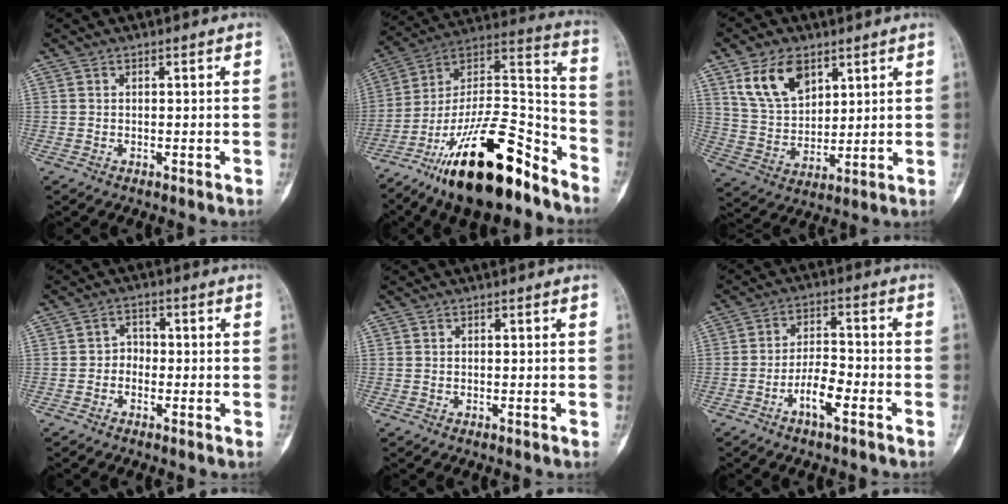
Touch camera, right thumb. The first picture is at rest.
{"total": 27.3, "force": [-18.0, 9.2, 18.4], "torque": [-0.282, 0.095, -0.300]}
{"total": 11.6, "force": [6.2, 7.0, 6.8], "torque": [-0.107, -0.026, 0.128]}
{"total": 2.7, "force": [-1.0, 2.2, 1.2], "torque": [0.005, 0.015, -0.029]}
{"total": 0.0}
{"total": 6.8, "force": [-3.5, 2.2, 5.4], "torque": [-0.098, 0.027, -0.064]}